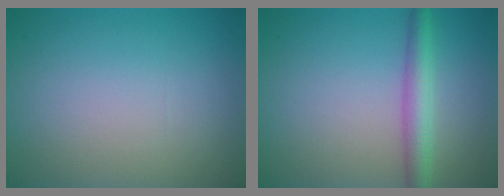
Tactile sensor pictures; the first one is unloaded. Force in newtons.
{"total": 3.4, "press": 3.4, "slide": 0.1}